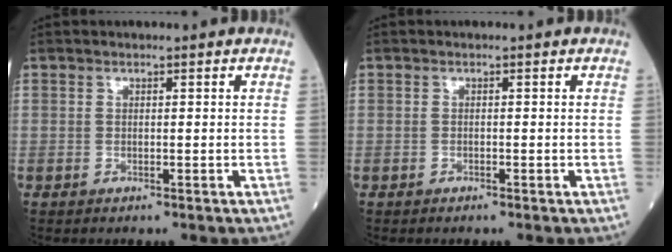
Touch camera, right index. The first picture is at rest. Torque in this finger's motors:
{"motor_torque": [0.08, -0.03, 0.03, -0.01]}